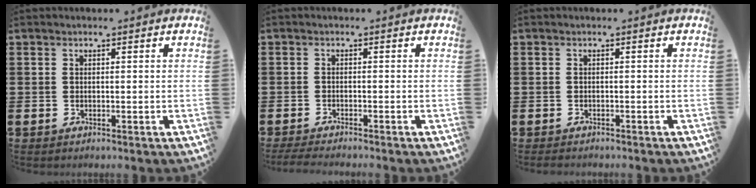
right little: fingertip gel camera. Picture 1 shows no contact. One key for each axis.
{"total": 1.4, "fx": -1.2, "fy": 0.0, "fz": 0.7, "tx": -0.011, "ty": 0.000, "tz": -0.023}
{"total": 0.5, "fx": -0.5, "fy": 0.1, "fz": 0.1, "tx": -0.003, "ty": -0.002, "tz": -0.011}